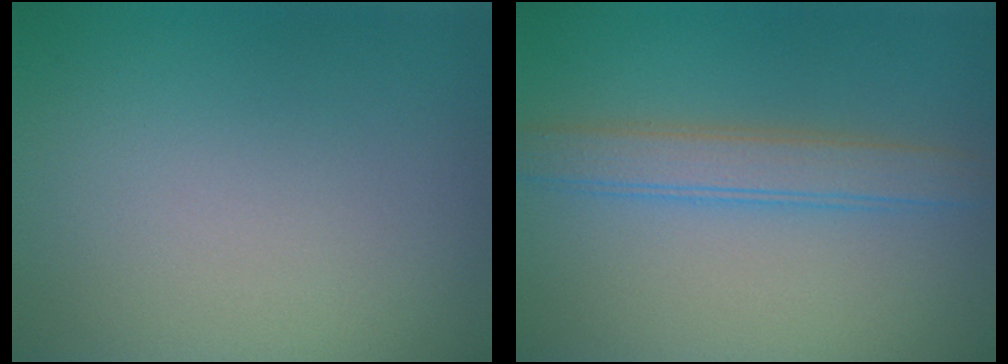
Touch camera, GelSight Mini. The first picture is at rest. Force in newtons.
{"total": 3.2, "press": 3.2, "slide": 0.4}